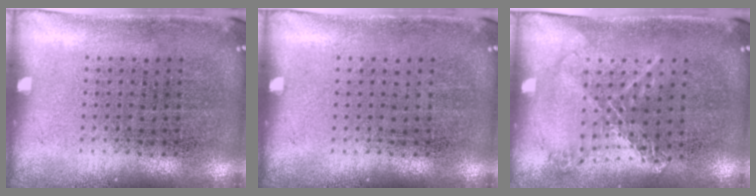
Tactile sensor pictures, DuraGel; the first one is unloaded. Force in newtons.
{"total": 0.0}
{"total": 1.1, "press": 1.1, "slide": 0.0}